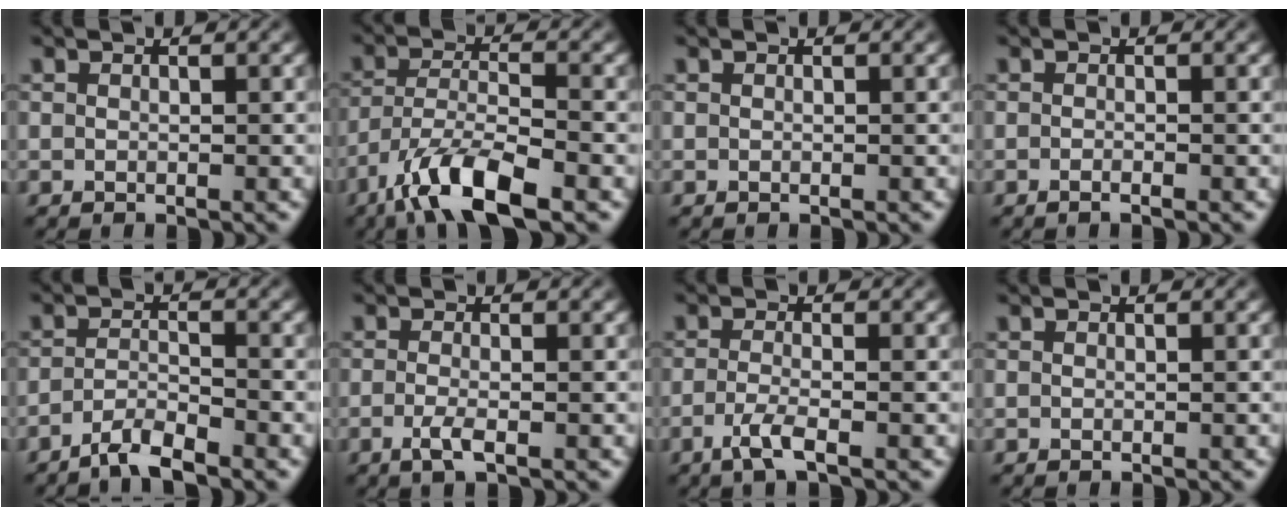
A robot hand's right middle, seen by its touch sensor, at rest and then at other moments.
{"total": 7.7, "force": [-5.1, 2.1, 5.5], "torque": [-0.101, -0.002, -0.099]}
{"total": 0.0}
{"total": 0.7, "force": [-0.4, 0.1, 0.6], "torque": [-0.008, -0.002, -0.008]}
{"total": 2.9, "force": [-2.4, 0.5, 1.6], "torque": [-0.031, 0.002, -0.051]}
{"total": 1.8, "force": [-0.7, 0.4, 1.6], "torque": [-0.034, -0.004, -0.018]}
{"total": 2.5, "force": [-1.3, 0.5, 2.1], "torque": [-0.043, 0.000, -0.033]}
{"total": 0.0}